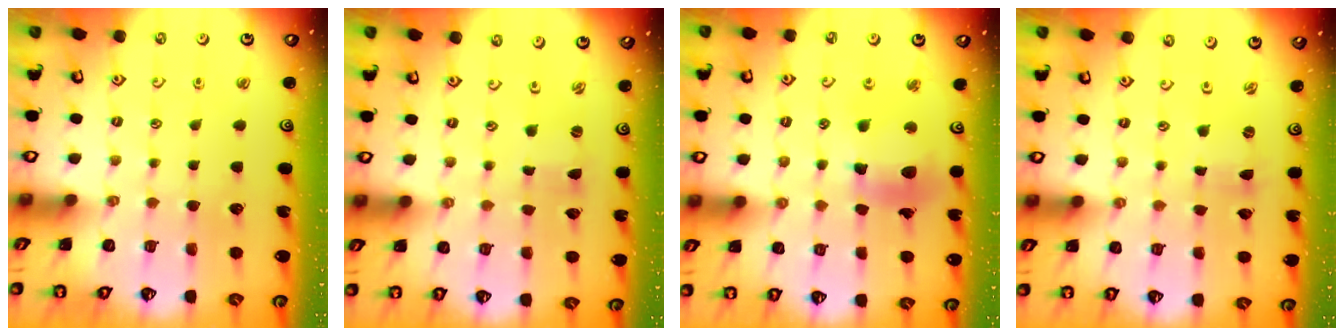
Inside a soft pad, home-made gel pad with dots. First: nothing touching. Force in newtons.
{"total": 0.0}
{"total": 12.5, "press": 12.3, "slide": 1.7}
{"total": 0.0}